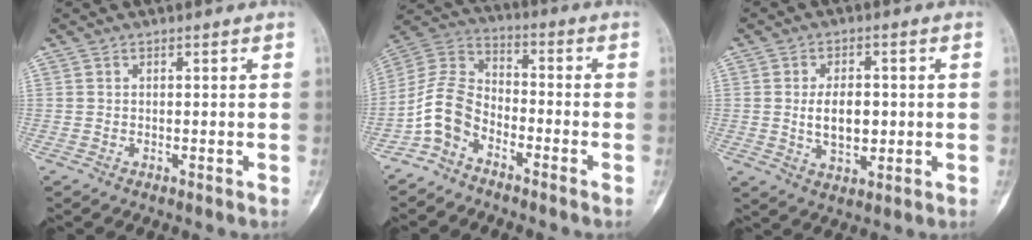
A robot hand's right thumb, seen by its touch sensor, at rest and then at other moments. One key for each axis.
{"total": 9.5, "fx": -5.2, "fy": 5.9, "fz": 5.2, "tx": -0.106, "ty": 0.056, "tz": -0.118}
{"total": 7.4, "fx": 0.0, "fy": 4.4, "fz": 5.9, "tx": -0.083, "ty": -0.004, "tz": 0.004}